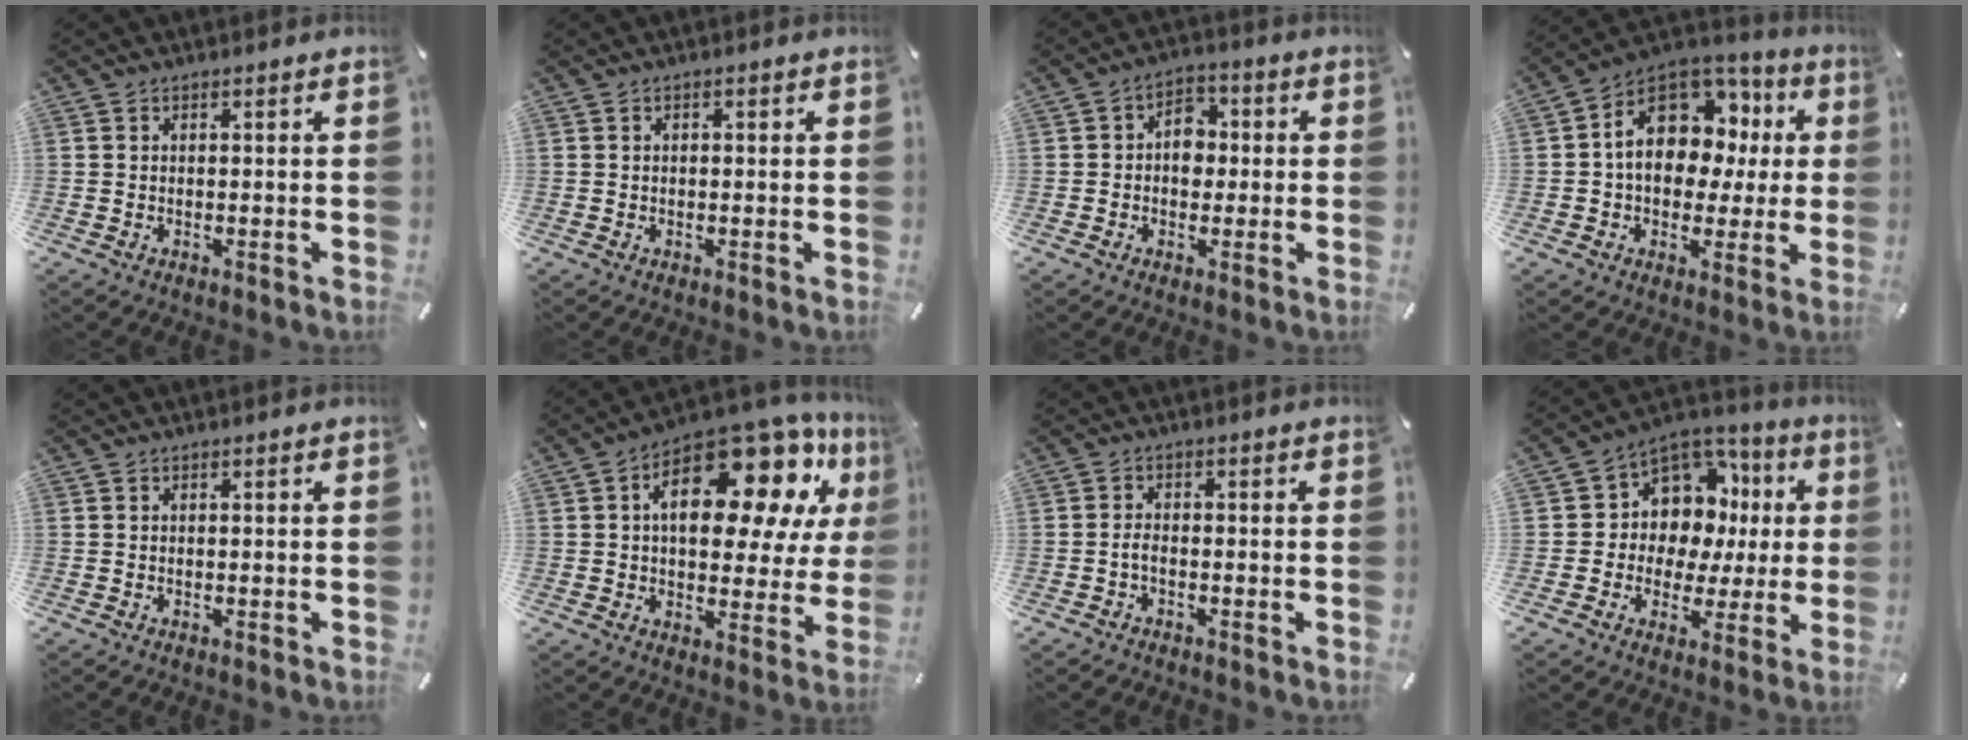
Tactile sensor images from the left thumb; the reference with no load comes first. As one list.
[{"total": 0.5, "force": [0.0, 0.3, 0.4], "torque": [-0.007, 0.001, -0.001]}, {"total": 6.1, "force": [-0.4, 4.9, 3.7], "torque": [-0.043, 0.004, -0.014]}, {"total": 15.5, "force": [3.6, 11.4, 9.9], "torque": [-0.164, -0.019, 0.068]}, {"total": 0.0}, {"total": 20.4, "force": [9.6, 10.6, 14.7], "torque": [-0.214, -0.062, 0.158]}, {"total": 2.2, "force": [-1.2, 1.0, 1.6], "torque": [-0.035, 0.005, -0.024]}, {"total": 10.5, "force": [3.1, 9.6, 2.9], "torque": [-0.051, -0.034, 0.065]}]